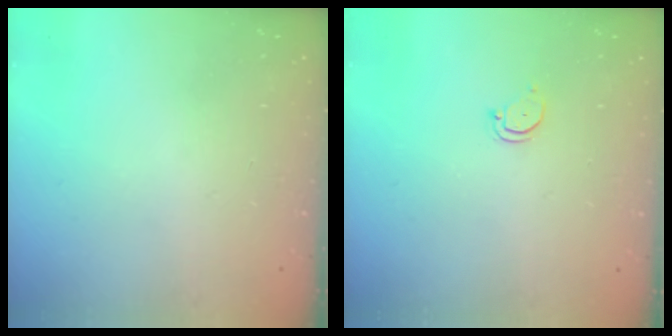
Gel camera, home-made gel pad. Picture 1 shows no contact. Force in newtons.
{"total": 2.4, "press": 2.4, "slide": 0.2}